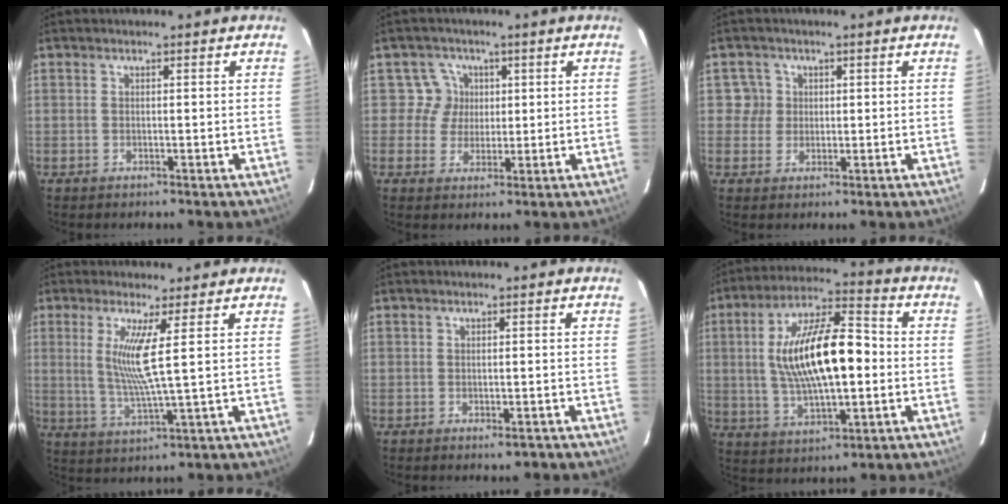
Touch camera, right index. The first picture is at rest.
{"total": 4.4, "force": [0.9, 4.3, -0.2], "torque": [0.018, 0.010, 0.010]}
{"total": 3.0, "force": [0.6, 2.9, -0.1], "torque": [0.019, 0.018, 0.008]}
{"total": 7.1, "force": [1.9, -0.7, 6.8], "torque": [-0.132, -0.017, 0.039]}
{"total": 1.8, "force": [-1.2, 0.7, 1.1], "torque": [-0.020, -0.001, -0.015]}
{"total": 17.9, "force": [0.3, 6.7, 16.6], "torque": [-0.306, 0.017, 0.008]}